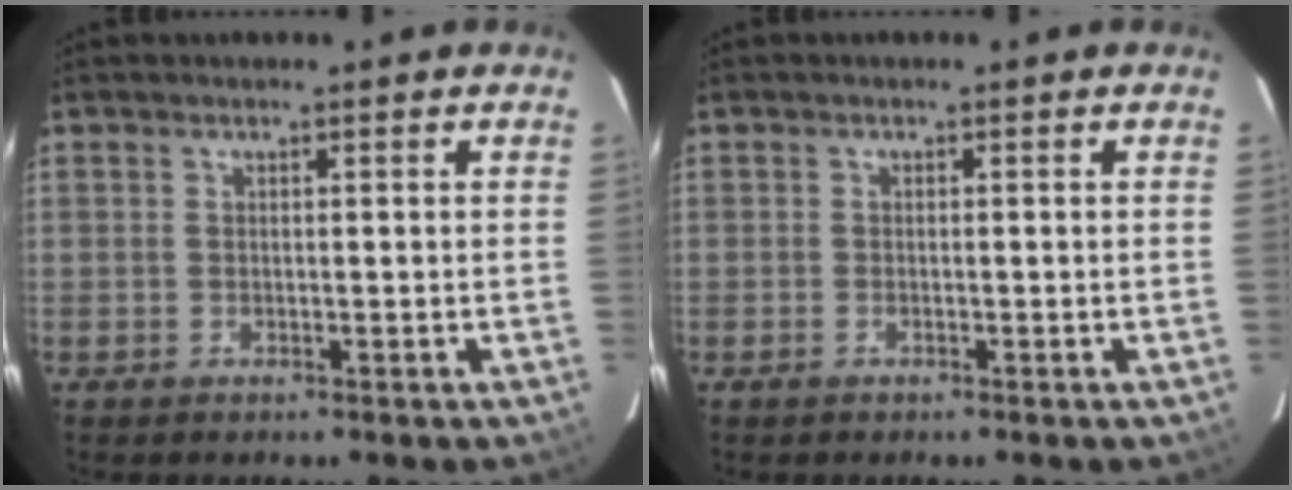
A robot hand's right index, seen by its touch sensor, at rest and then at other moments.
{"total": 0.8, "force": [-0.6, 0.4, 0.3], "torque": [-0.006, -0.001, -0.013]}